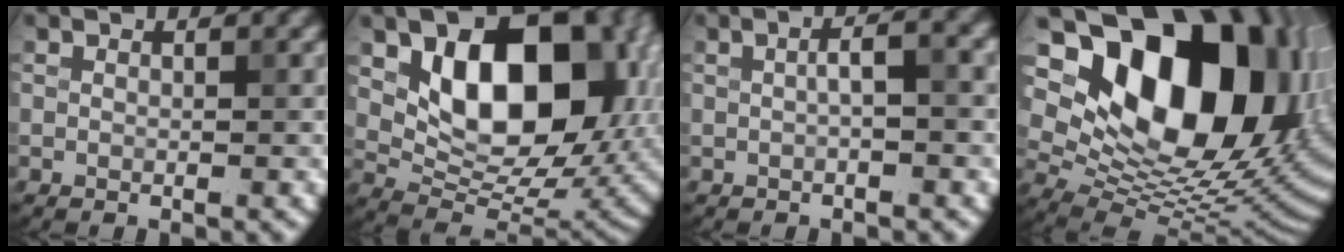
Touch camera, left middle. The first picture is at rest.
{"total": 13.5, "force": [3.2, 8.6, 9.9], "torque": [-0.126, -0.013, 0.065]}
{"total": 2.6, "force": [-0.1, 0.7, 2.5], "torque": [-0.044, 0.016, 0.002]}
{"total": 19.0, "force": [6.2, 11.7, 13.6], "torque": [-0.201, 0.025, 0.123]}